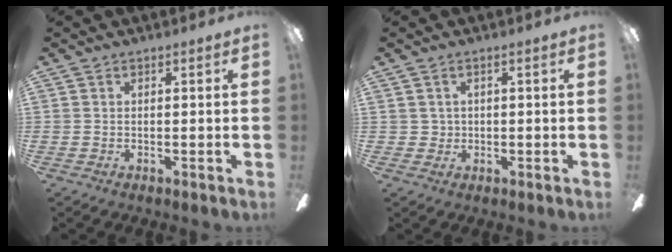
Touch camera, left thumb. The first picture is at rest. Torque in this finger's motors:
{"motor_torque": [0.24, -0.22, -0.40, 0.16, 0.00]}